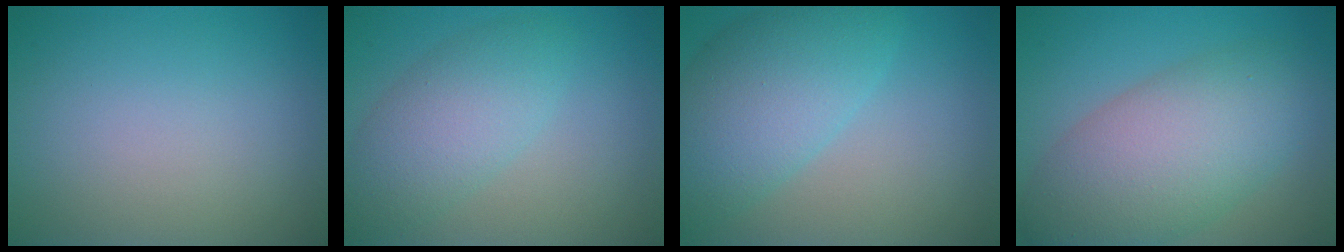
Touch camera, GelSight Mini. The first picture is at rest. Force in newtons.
{"total": 4.8, "press": 4.8, "slide": 0.2}
{"total": 5.5, "press": 5.5, "slide": 0.4}
{"total": 8.9, "press": 8.9, "slide": 0.5}